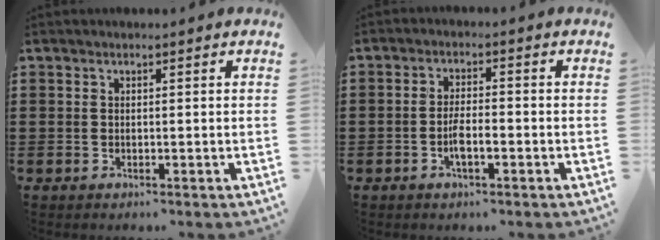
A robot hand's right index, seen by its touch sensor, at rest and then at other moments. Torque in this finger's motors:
{"motor_torque": [2.14, 0.00, 0.12, 0.07]}